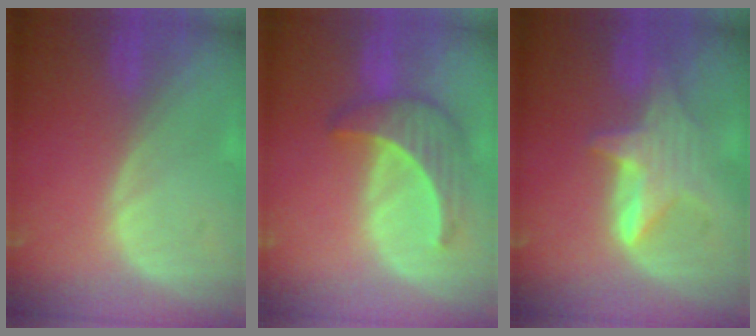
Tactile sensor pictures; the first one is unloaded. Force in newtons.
{"total": 6.2, "press": 6.1, "slide": 1.1}
{"total": 6.0, "press": 5.9, "slide": 0.6}